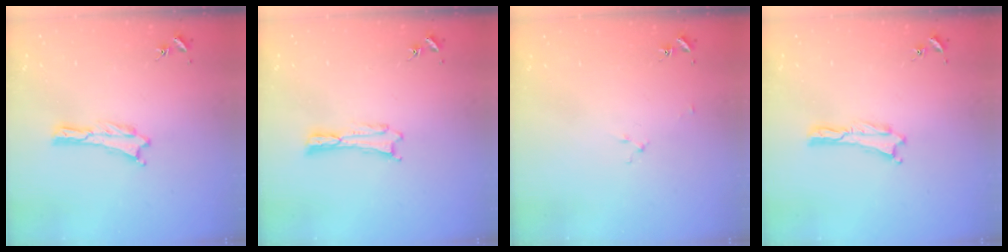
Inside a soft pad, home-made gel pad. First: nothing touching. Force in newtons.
{"total": 0.0}
{"total": 1.6, "press": 1.6, "slide": 0.2}
{"total": 0.0}